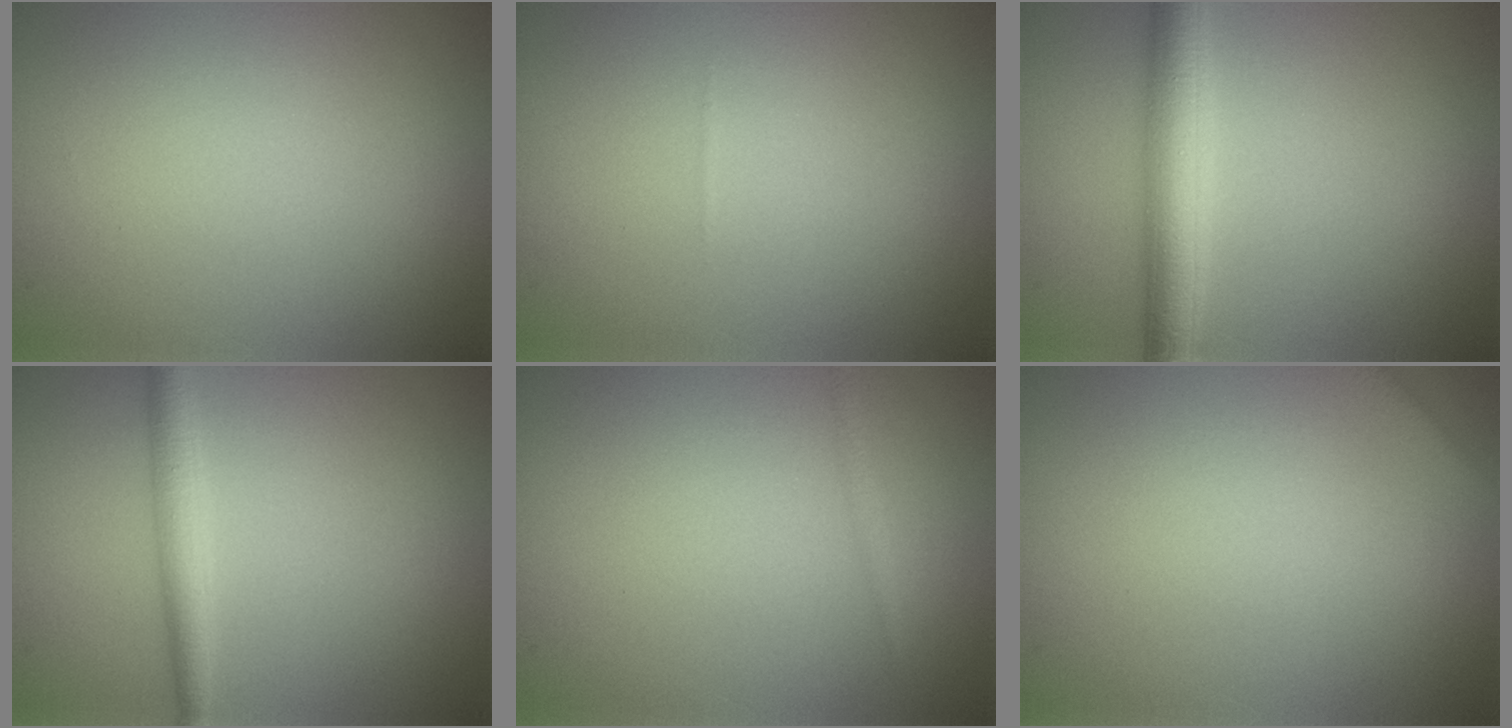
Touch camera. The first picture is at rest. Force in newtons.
{"total": 0.0}
{"total": 4.4, "press": 4.4, "slide": 0.1}
{"total": 2.5, "press": 2.5, "slide": 0.0}
{"total": 0.6, "press": 0.6, "slide": 0.0}
{"total": 1.0, "press": 1.0, "slide": 0.0}